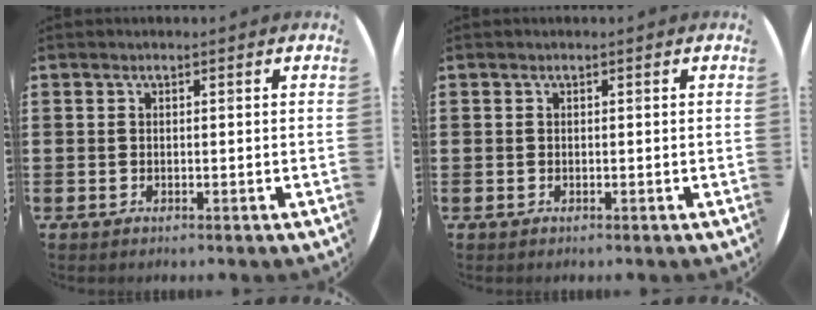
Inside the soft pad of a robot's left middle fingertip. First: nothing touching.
{"total": 0.0}